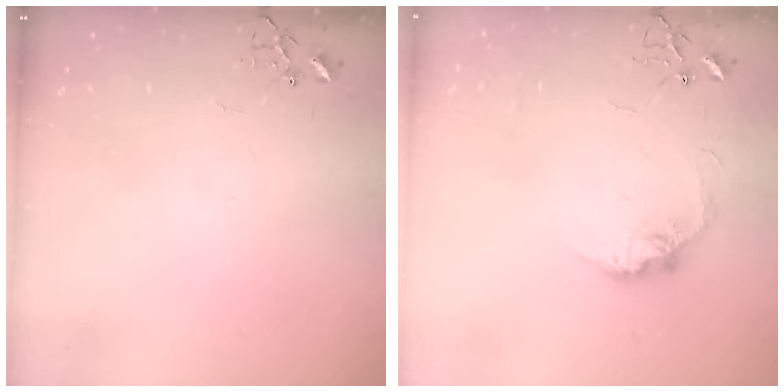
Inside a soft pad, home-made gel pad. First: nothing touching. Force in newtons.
{"total": 10.1, "press": 10.0, "slide": 0.5}